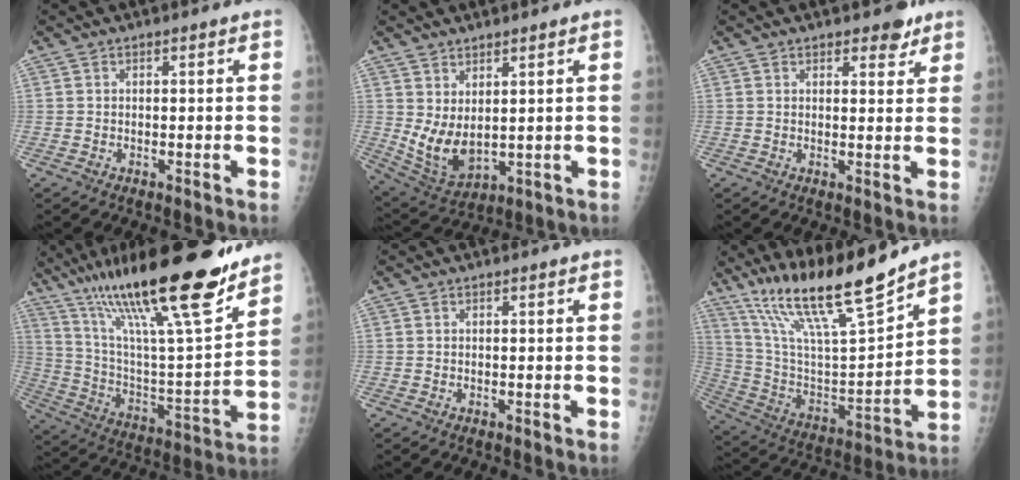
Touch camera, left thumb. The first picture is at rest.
{"total": 8.3, "force": [2.1, 4.3, 6.8], "torque": [-0.119, -0.026, 0.060]}
{"total": 3.6, "force": [2.7, 1.8, 1.6], "torque": [0.000, -0.015, 0.035]}
{"total": 29.1, "force": [20.6, 4.8, 20.0], "torque": [-0.316, -0.066, 0.352]}
{"total": 0.0}
{"total": 20.4, "force": [16.2, 2.0, 12.1], "torque": [-0.190, -0.079, 0.302]}